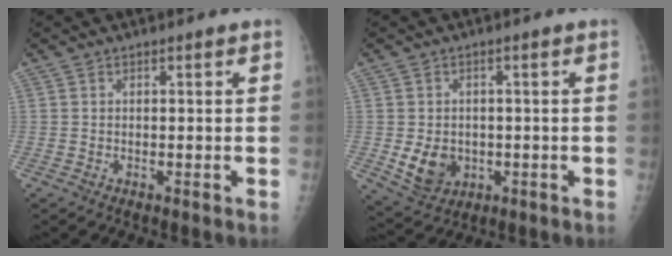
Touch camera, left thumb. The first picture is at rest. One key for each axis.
{"total": 6.7, "fx": -1.1, "fy": 5.4, "fz": 3.8, "tx": -0.048, "ty": -0.001, "tz": -0.001}